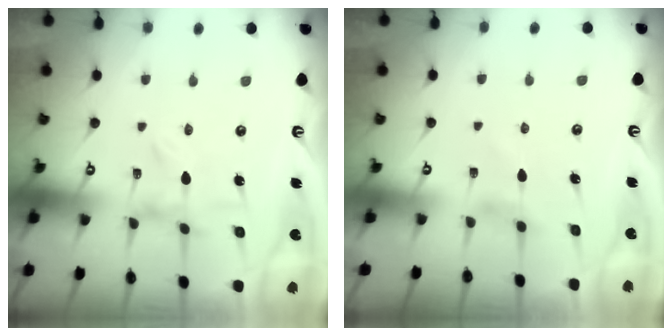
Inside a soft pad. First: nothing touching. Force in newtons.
{"total": 2.3, "press": 2.3, "slide": 0.3}